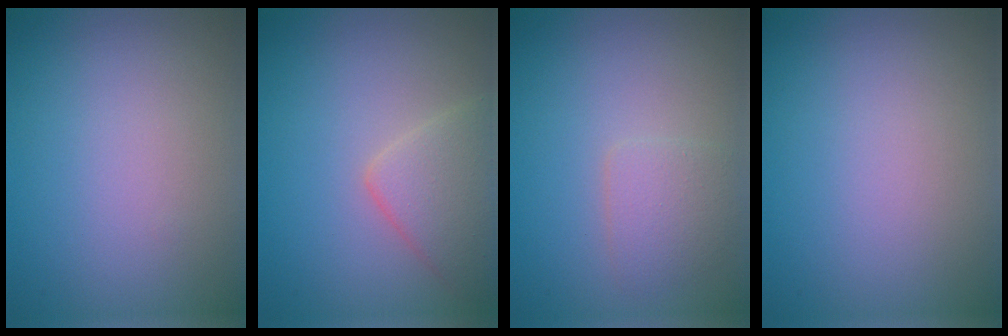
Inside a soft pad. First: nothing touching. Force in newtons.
{"total": 3.4, "press": 3.4, "slide": 0.2}
{"total": 2.1, "press": 2.1, "slide": 0.0}
{"total": 0.0}